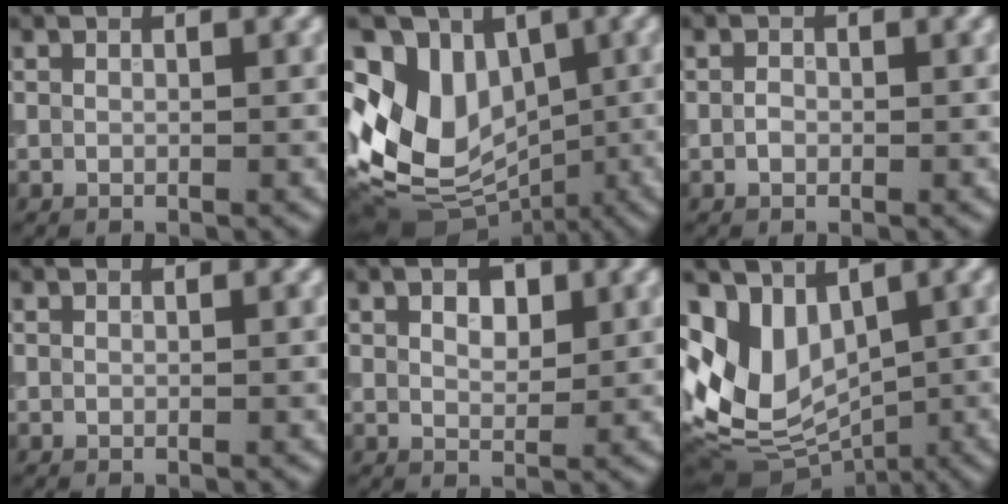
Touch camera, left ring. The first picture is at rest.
{"total": 11.1, "force": [-0.2, 8.7, 7.0], "torque": [-0.133, 0.011, -0.015]}
{"total": 0.8, "force": [-0.2, 0.6, 0.5], "torque": [-0.010, 0.001, -0.007]}
{"total": 0.0}
{"total": 2.6, "force": [1.2, 1.5, 1.8], "torque": [-0.028, 0.002, 0.021]}
{"total": 7.1, "force": [0.5, 5.3, 4.7], "torque": [-0.092, -0.011, 0.006]}